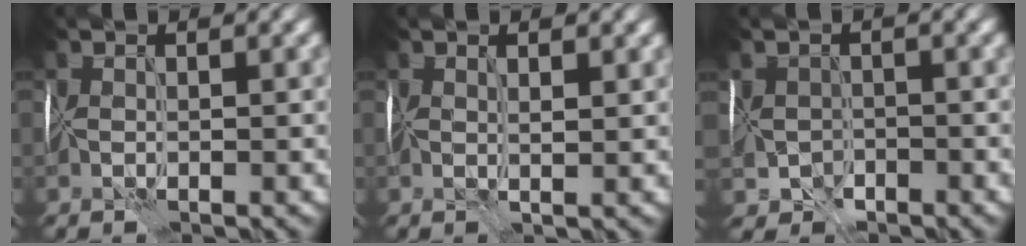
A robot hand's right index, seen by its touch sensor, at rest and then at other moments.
{"total": 1.3, "force": [0.8, 0.3, 1.0], "torque": [-0.018, 0.002, 0.018]}
{"total": 2.5, "force": [-2.0, 1.4, -0.4], "torque": [0.015, -0.006, -0.040]}